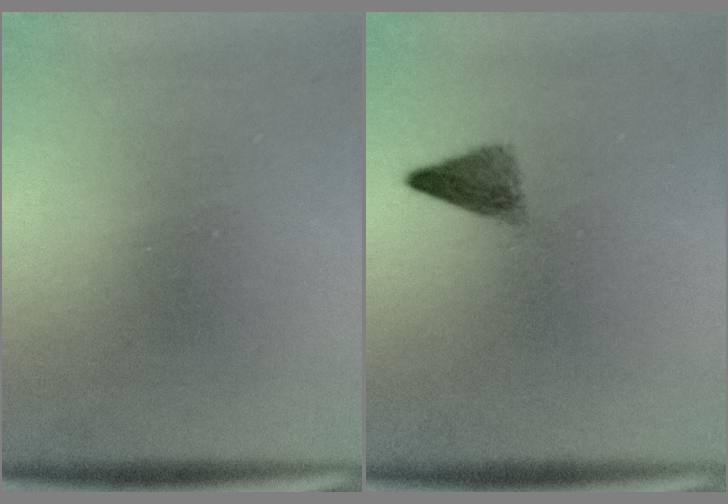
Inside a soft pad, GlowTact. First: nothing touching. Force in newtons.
{"total": 2.5}